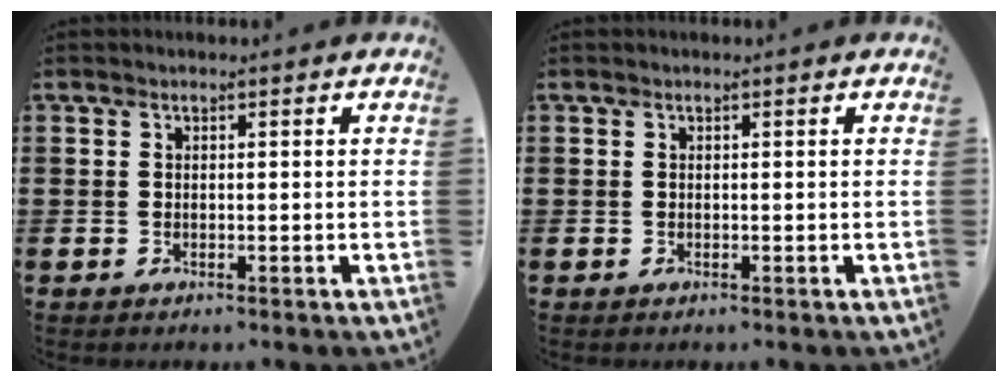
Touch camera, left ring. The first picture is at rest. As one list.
[{"total": 0.0}]